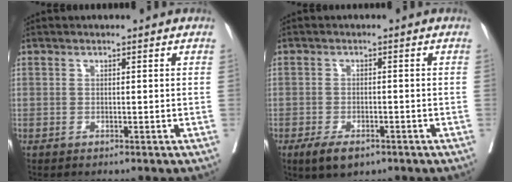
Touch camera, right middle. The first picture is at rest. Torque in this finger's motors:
{"motor_torque": [0.52, -0.35, 0.05, 0.01]}